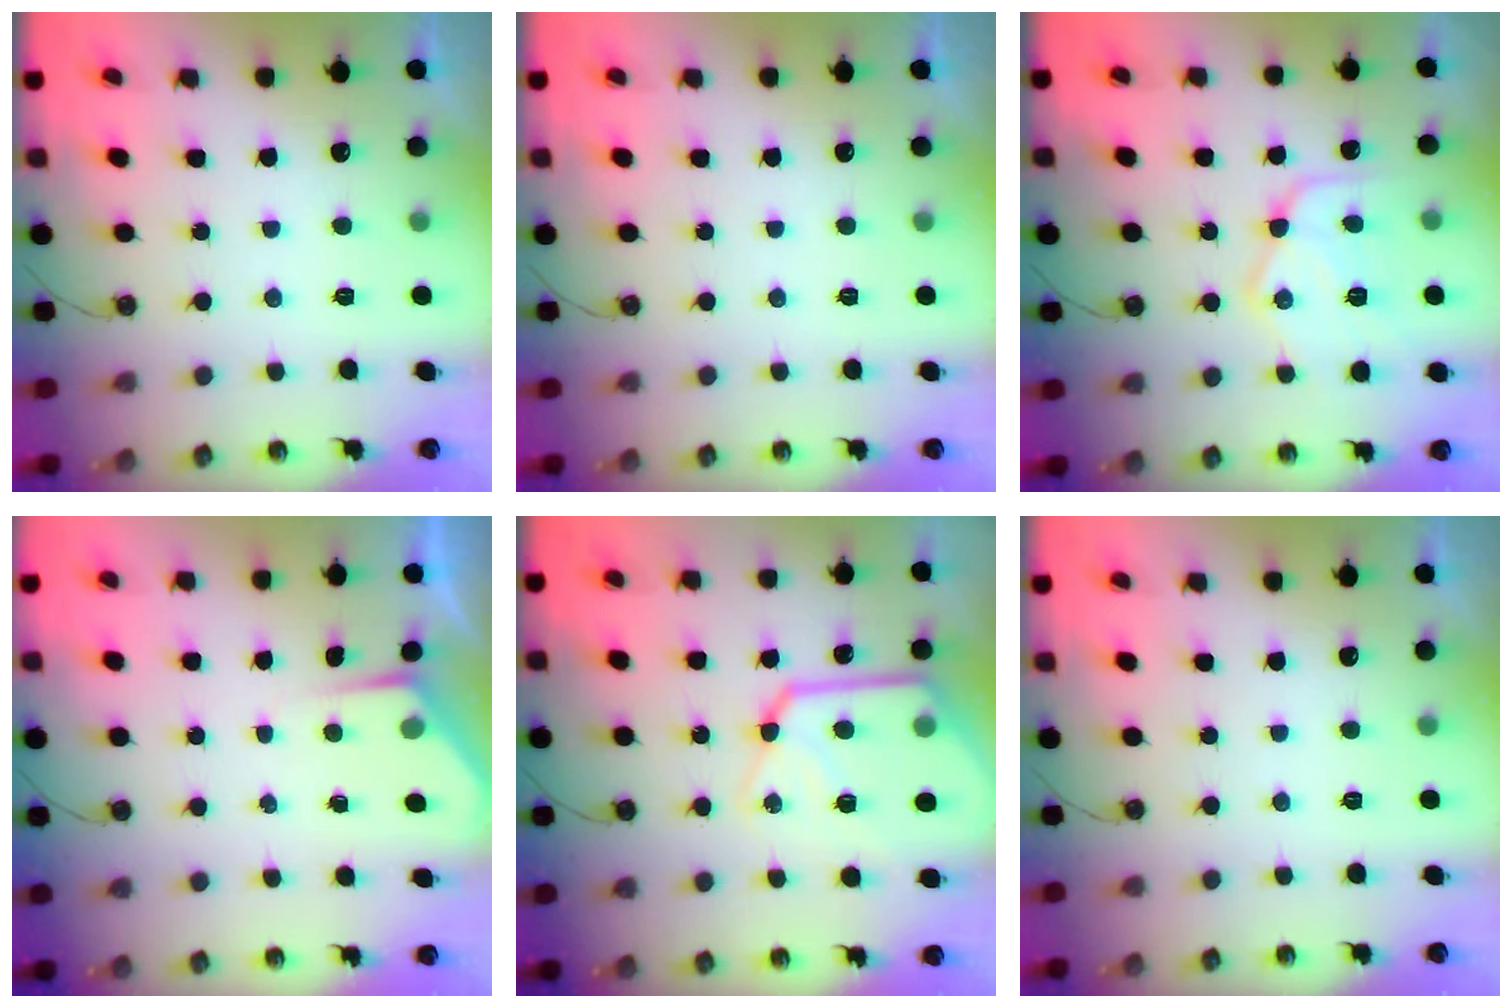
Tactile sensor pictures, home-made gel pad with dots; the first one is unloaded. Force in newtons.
{"total": 0.0}
{"total": 16.7, "press": 16.6, "slide": 1.4}
{"total": 2.9, "press": 2.8, "slide": 0.5}
{"total": 18.9, "press": 18.8, "slide": 2.0}
{"total": 0.0}